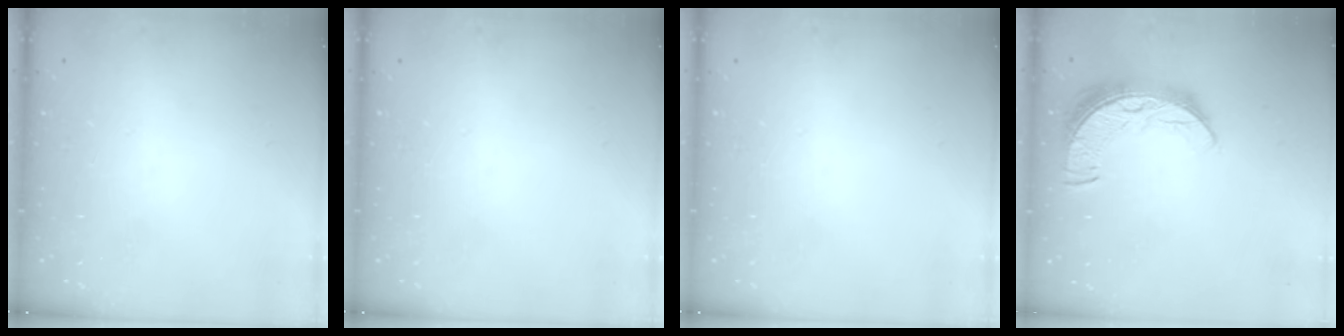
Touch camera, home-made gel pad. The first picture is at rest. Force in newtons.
{"total": 0.0}
{"total": 0.0}
{"total": 9.6, "press": 9.6, "slide": 0.6}